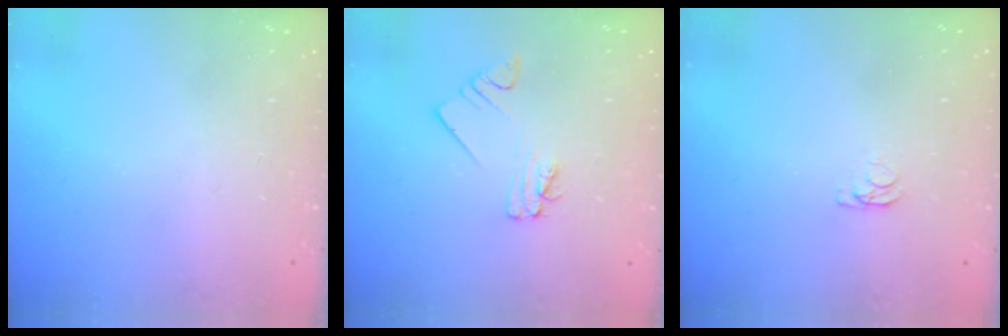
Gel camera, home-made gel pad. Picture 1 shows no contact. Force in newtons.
{"total": 2.0, "press": 2.0, "slide": 0.1}
{"total": 1.2, "press": 1.1, "slide": 0.3}